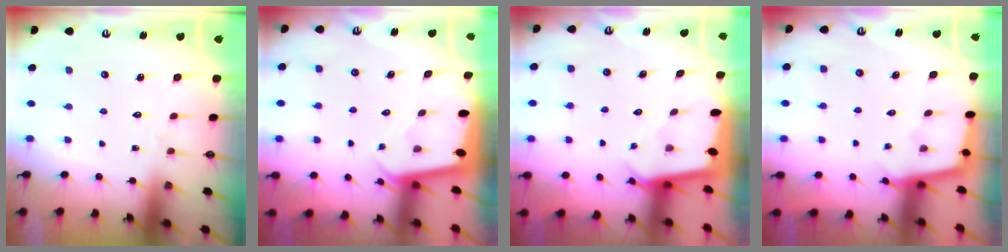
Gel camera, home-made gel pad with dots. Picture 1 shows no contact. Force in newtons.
{"total": 1.9, "press": 1.9, "slide": 0.1}
{"total": 2.4, "press": 2.4, "slide": 0.1}
{"total": 3.8, "press": 3.8, "slide": 0.2}